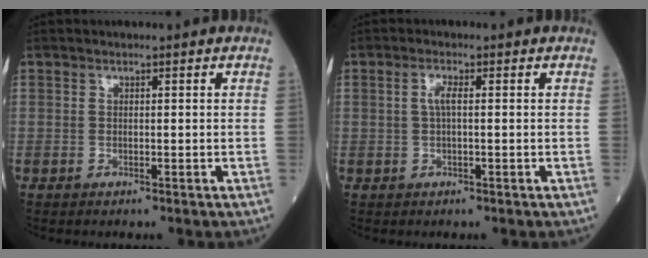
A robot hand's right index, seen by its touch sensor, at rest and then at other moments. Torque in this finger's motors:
{"motor_torque": [0.29, 0.09, 0.18, 0.06]}